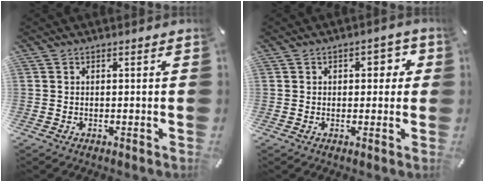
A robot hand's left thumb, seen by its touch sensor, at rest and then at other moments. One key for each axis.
{"total": 4.1, "fx": 0.4, "fy": 2.8, "fz": 2.9, "tx": -0.029, "ty": -0.001, "tz": -0.005}